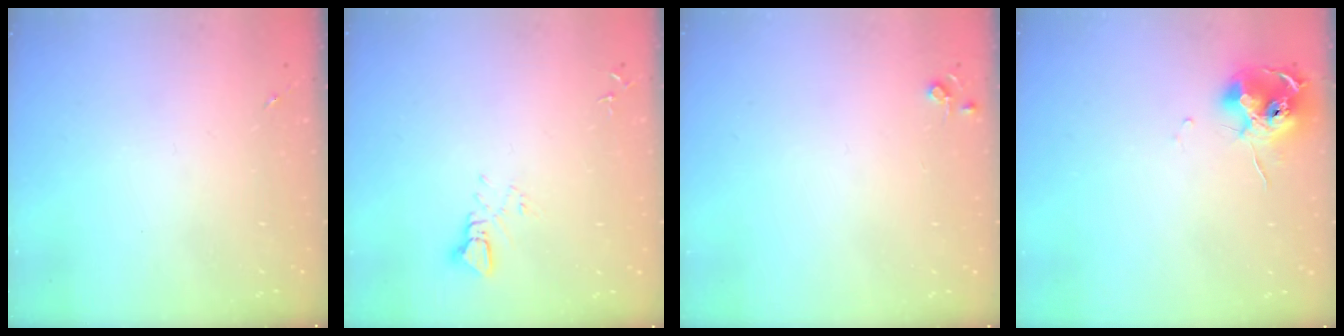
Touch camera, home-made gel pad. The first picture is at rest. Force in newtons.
{"total": 3.3, "press": 3.3, "slide": 0.2}
{"total": 3.8, "press": 3.8, "slide": 0.5}
{"total": 11.2, "press": 11.1, "slide": 1.1}